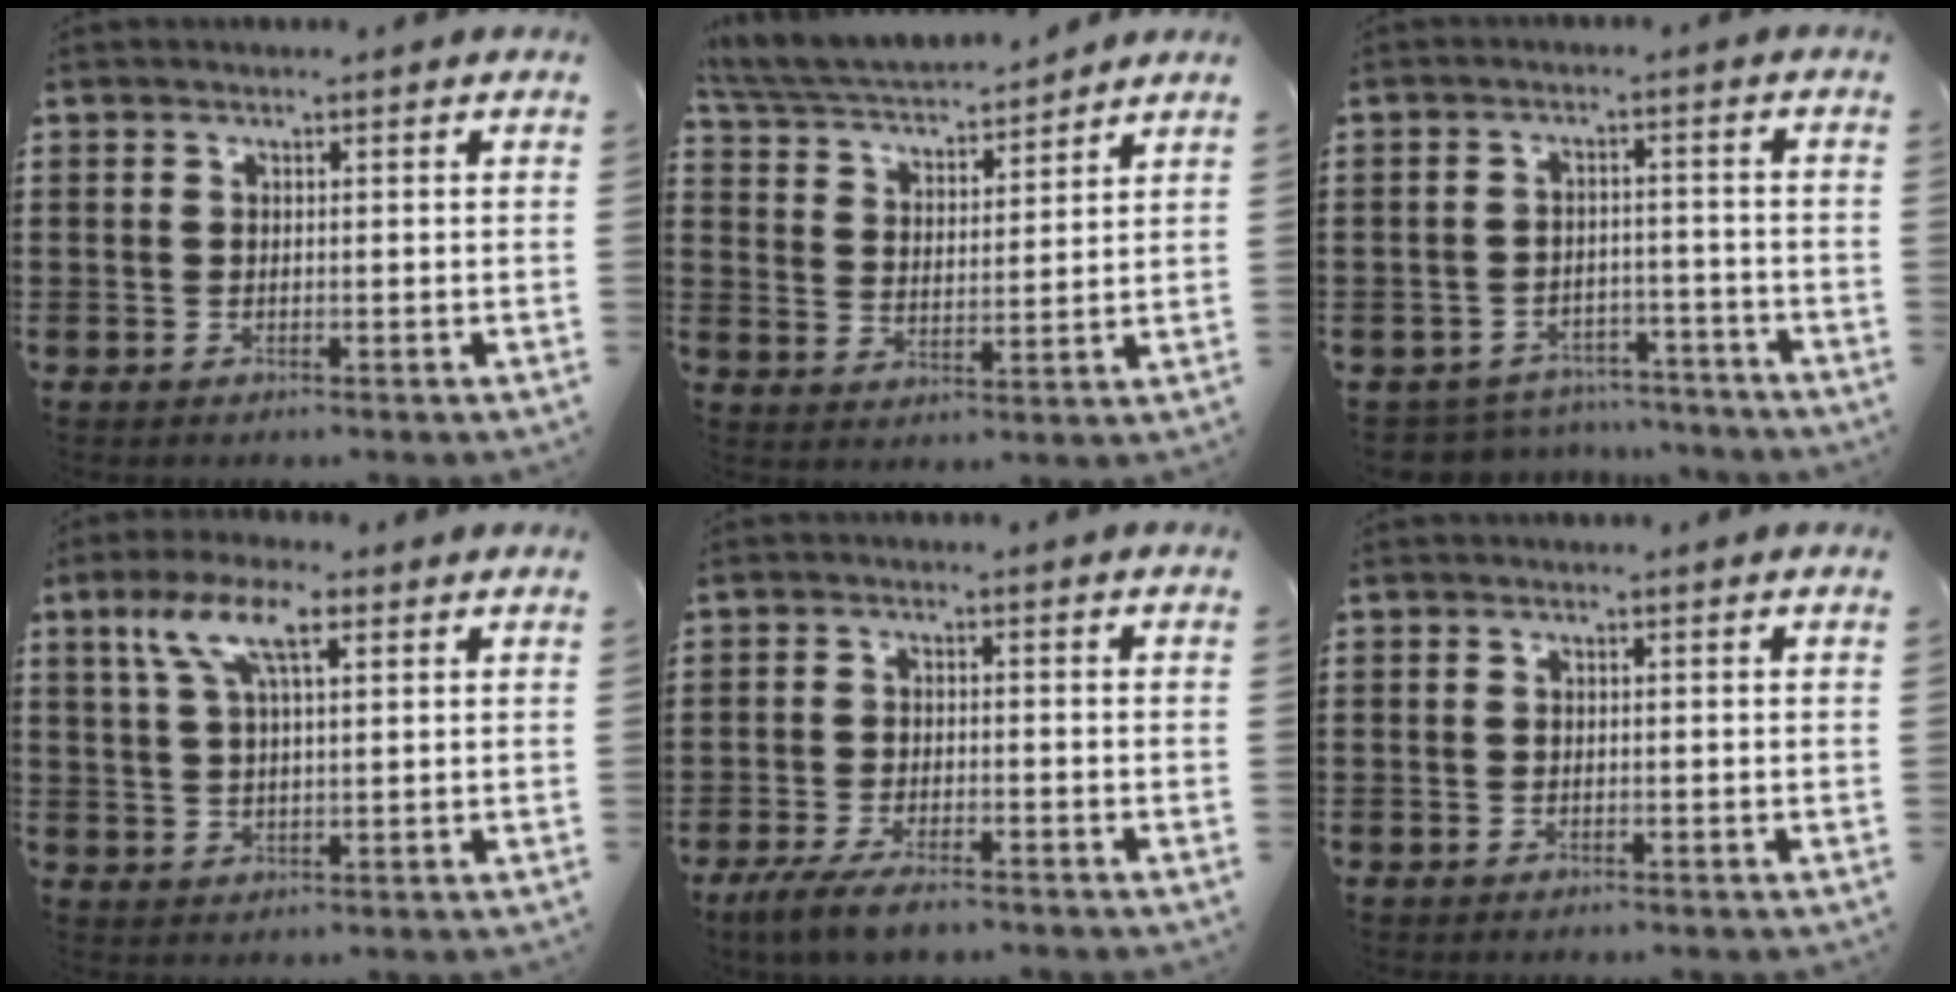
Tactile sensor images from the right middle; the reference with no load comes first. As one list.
[{"total": 4.7, "force": [4.7, 0.6, 0.5], "torque": [-0.037, -0.032, 0.078]}, {"total": 4.5, "force": [-4.5, 0.7, -0.2], "torque": [-0.009, 0.005, -0.095]}, {"total": 7.8, "force": [4.1, 2.6, 6.1], "torque": [-0.133, 0.014, 0.070]}, {"total": 4.5, "force": [-3.7, 0.8, 2.5], "torque": [-0.063, -0.011, -0.074]}, {"total": 0.0}]